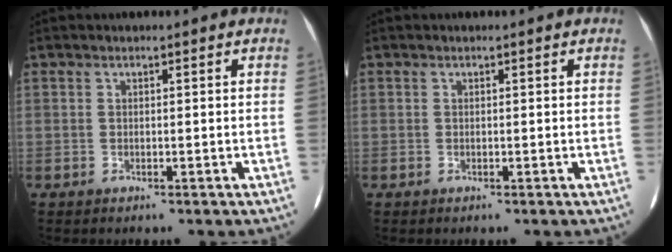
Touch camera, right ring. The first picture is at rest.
{"total": 0.0}